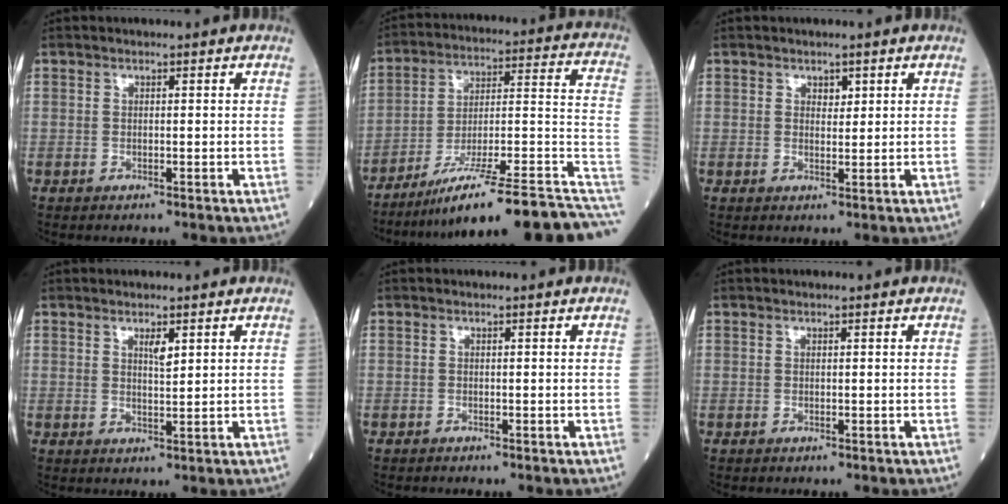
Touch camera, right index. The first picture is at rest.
{"total": 23.9, "force": [-17.2, 1.8, 16.4], "torque": [-0.160, 0.024, -0.262]}
{"total": 1.3, "force": [0.8, 0.7, 0.7], "torque": [-0.005, -0.002, 0.012]}
{"total": 2.2, "force": [1.2, 0.4, 1.8], "torque": [-0.033, -0.002, 0.022]}
{"total": 0.0}
{"total": 0.0}